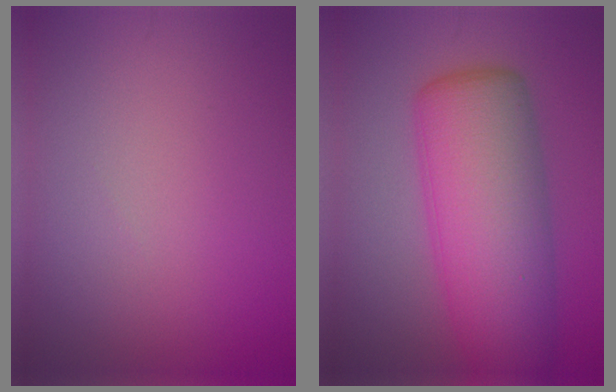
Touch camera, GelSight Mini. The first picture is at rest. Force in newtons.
{"total": 10.3, "press": 10.3, "slide": 0.4}